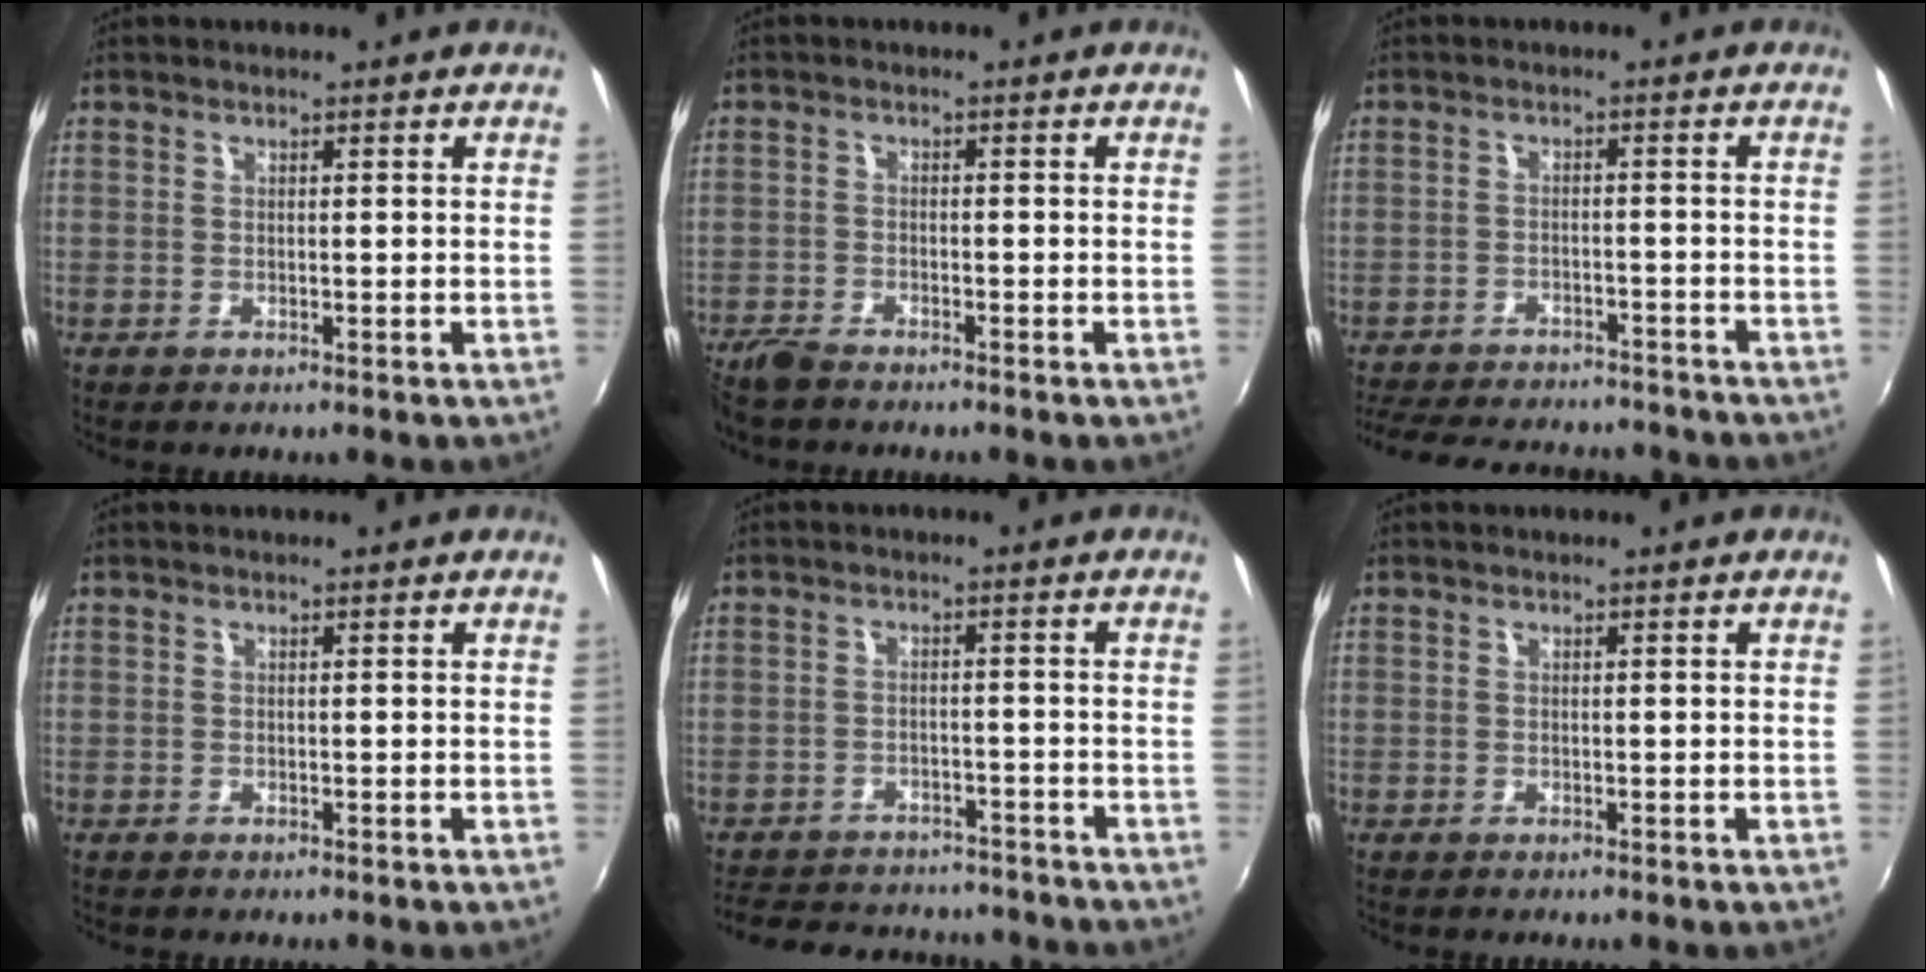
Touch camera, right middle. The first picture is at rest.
{"total": 4.1, "force": [-3.7, 1.1, 1.5], "torque": [-0.046, -0.014, -0.077]}
{"total": 18.3, "force": [-15.8, 5.8, 7.0], "torque": [-0.157, -0.006, -0.219]}
{"total": 0.0}
{"total": 15.5, "force": [-13.3, 6.1, 5.1], "torque": [-0.121, 0.023, -0.179]}
{"total": 0.0}